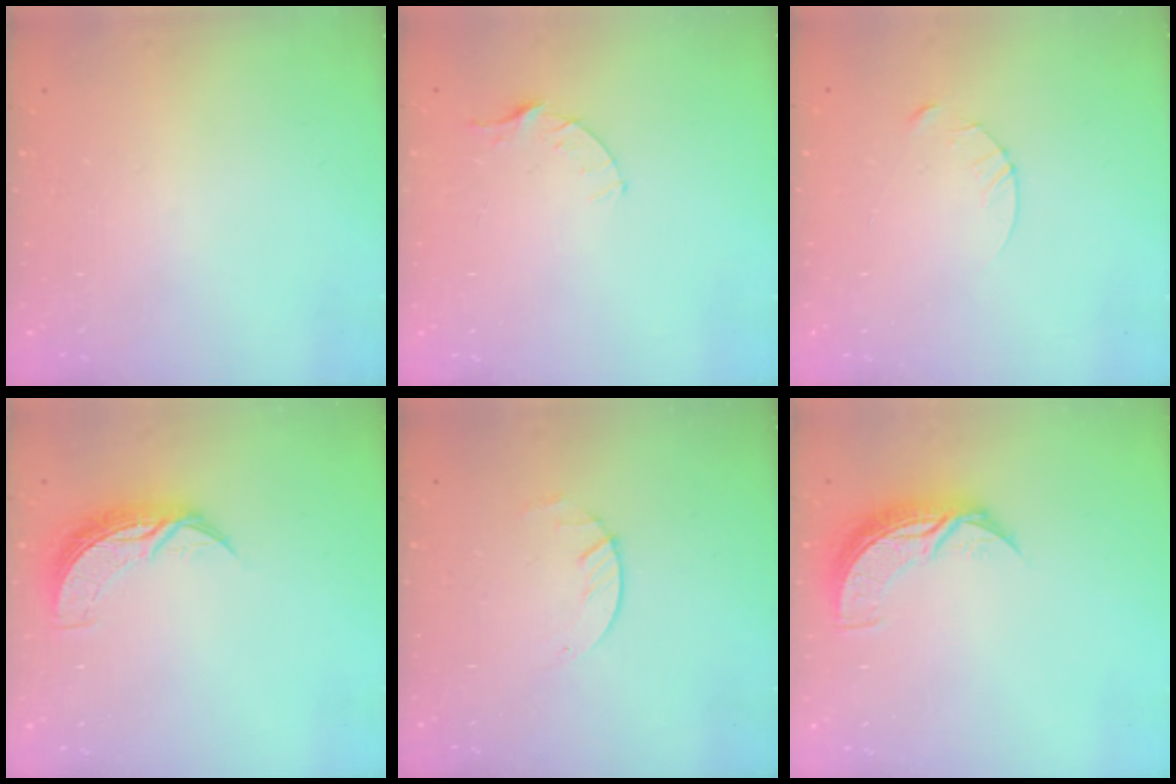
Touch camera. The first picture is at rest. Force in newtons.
{"total": 3.4, "press": 3.4, "slide": 0.4}
{"total": 3.8, "press": 3.8, "slide": 0.3}
{"total": 8.2, "press": 8.2, "slide": 0.7}
{"total": 1.8, "press": 1.8, "slide": 0.2}
{"total": 8.2, "press": 8.2, "slide": 0.0}